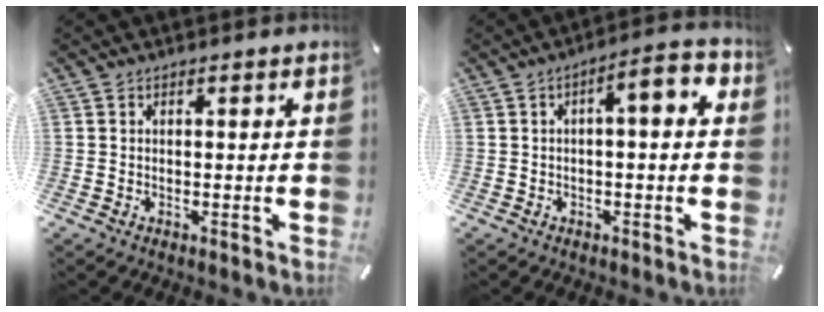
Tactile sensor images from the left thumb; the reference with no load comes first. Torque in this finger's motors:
{"motor_torque": [0.12, 0.16, 0.26, 0.23, 0.11]}